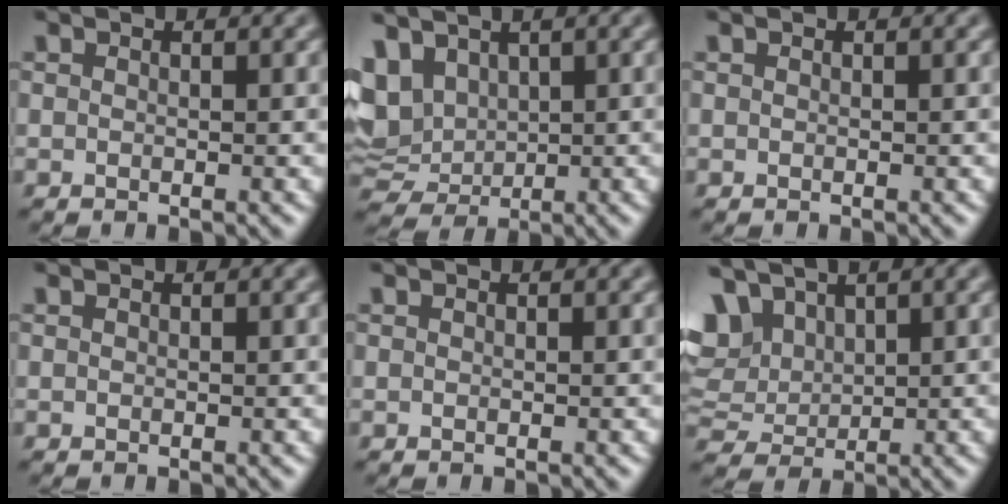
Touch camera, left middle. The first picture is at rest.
{"total": 5.9, "force": [2.2, 4.0, 3.8], "torque": [-0.104, 0.003, 0.047]}
{"total": 0.0}
{"total": 0.0}
{"total": 0.0}
{"total": 6.2, "force": [3.1, 3.8, 3.7], "torque": [-0.100, 0.017, 0.062]}